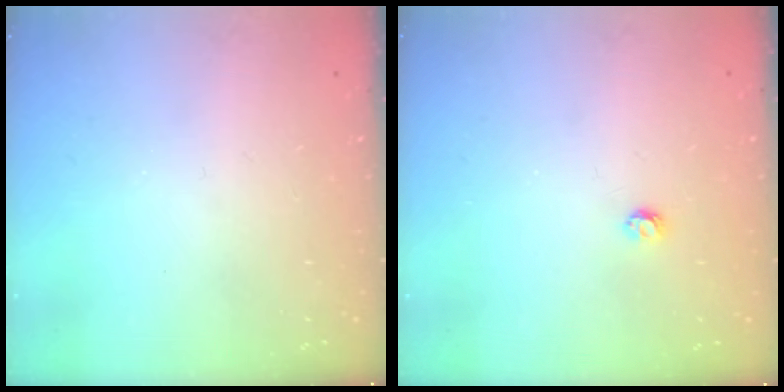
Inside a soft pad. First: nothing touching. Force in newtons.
{"total": 3.0, "press": 3.0, "slide": 0.4}